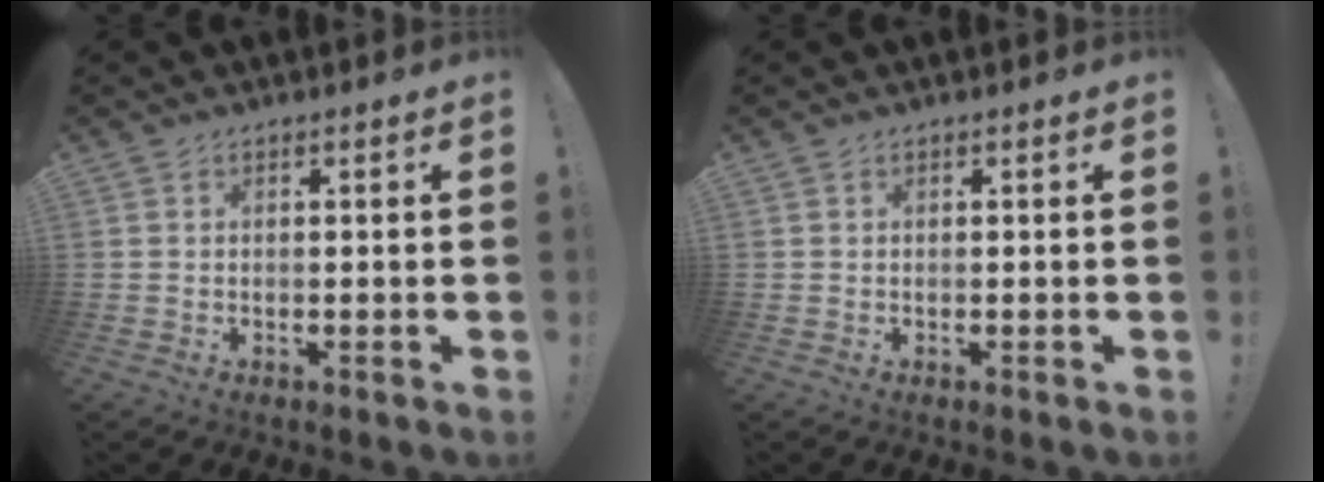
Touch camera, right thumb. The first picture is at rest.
{"total": 0.0}